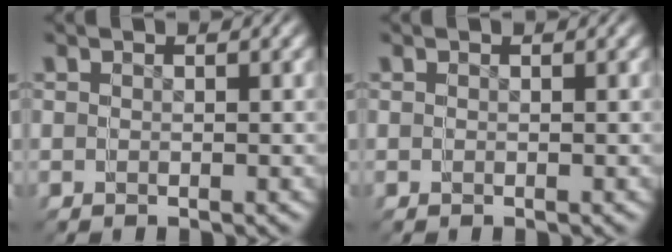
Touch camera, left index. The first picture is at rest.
{"total": 0.0}